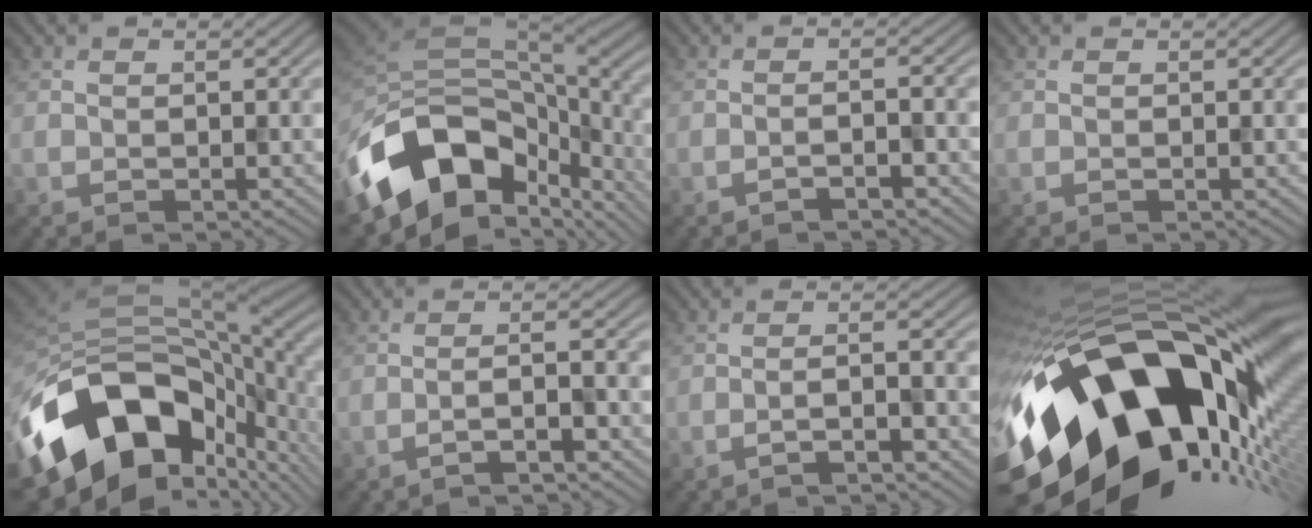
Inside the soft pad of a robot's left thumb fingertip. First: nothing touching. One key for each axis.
{"total": 16.1, "fx": -7.3, "fy": 10.1, "fz": 10.2, "tx": -0.237, "ty": -0.032, "tz": -0.115}
{"total": 1.7, "fx": -1.2, "fy": 0.0, "fz": 1.2, "tx": -0.021, "ty": 0.009, "tz": -0.028}
{"total": 0.0}
{"total": 17.6, "fx": -6.9, "fy": 11.2, "fz": 11.7, "tx": -0.256, "ty": -0.047, "tz": -0.093}
{"total": 2.7, "fx": -1.5, "fy": 0.1, "fz": 2.2, "tx": -0.035, "ty": 0.013, "tz": -0.040}
{"total": 2.3, "fx": -1.4, "fy": 0.1, "fz": 1.9, "tx": -0.030, "ty": 0.011, "tz": -0.036}
{"total": 21.8, "fx": -5.4, "fy": 13.5, "fz": 16.3, "tx": -0.319, "ty": -0.060, "tz": -0.078}